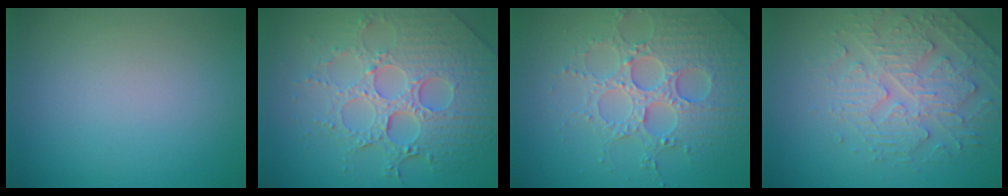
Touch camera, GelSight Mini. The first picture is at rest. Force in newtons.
{"total": 8.3, "press": 6.0, "slide": 5.7}
{"total": 5.1, "press": 5.0, "slide": 1.1}
{"total": 4.8, "press": 3.8, "slide": 2.8}